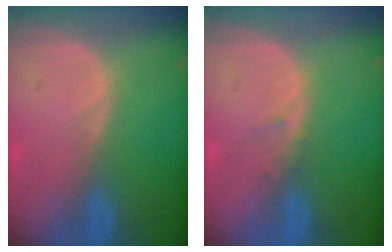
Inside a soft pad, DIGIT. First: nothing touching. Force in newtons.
{"total": 0.9, "press": 0.6, "slide": 0.6}